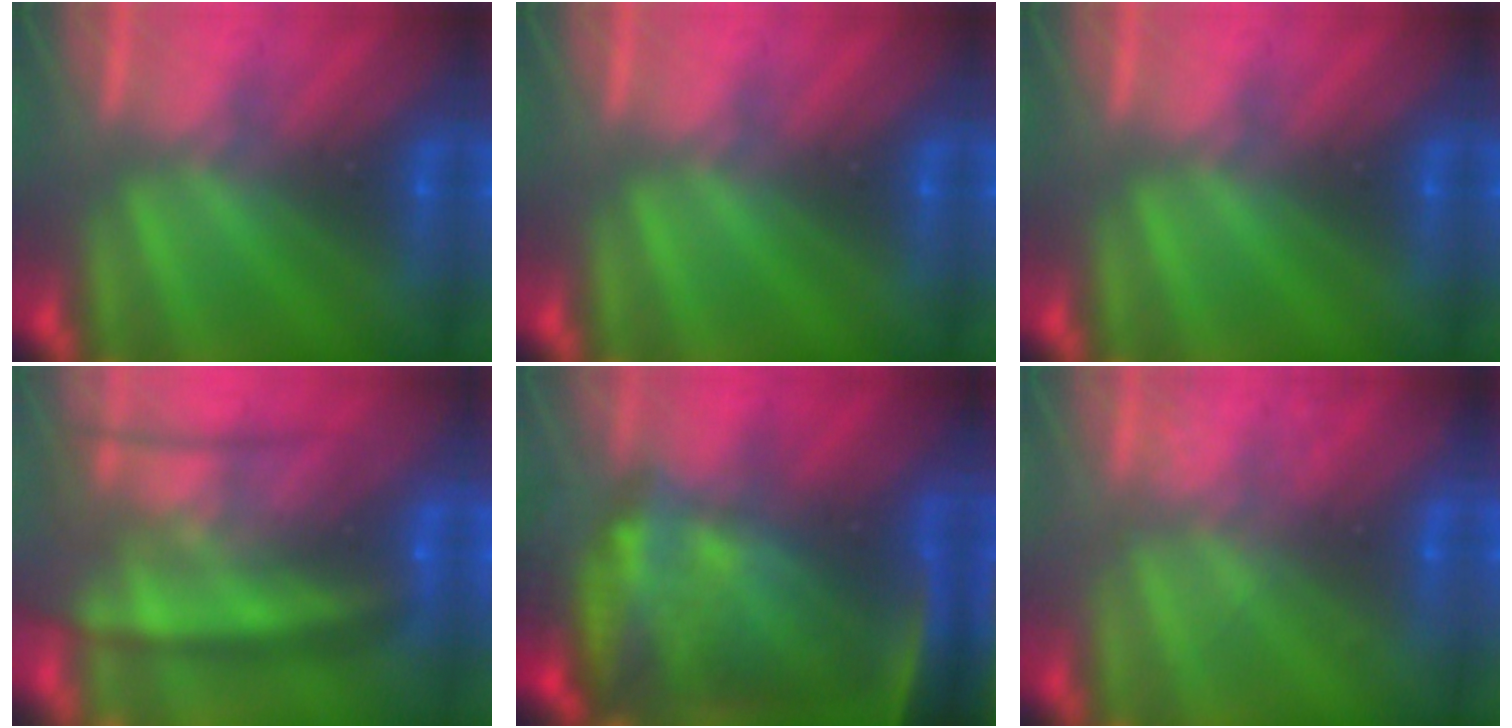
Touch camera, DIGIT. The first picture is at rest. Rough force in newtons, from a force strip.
{"total": 0.0}
{"total": 0.0}
{"total": 6.9}
{"total": 10.9}
{"total": 2.1}